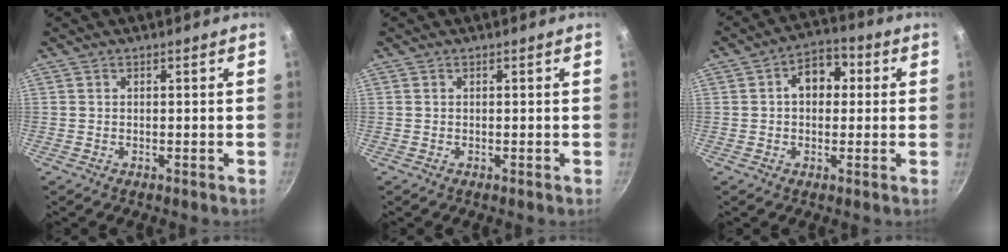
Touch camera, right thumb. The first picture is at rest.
{"total": 0.0}
{"total": 8.1, "force": [1.3, 5.8, 5.5], "torque": [-0.039, 0.019, 0.008]}